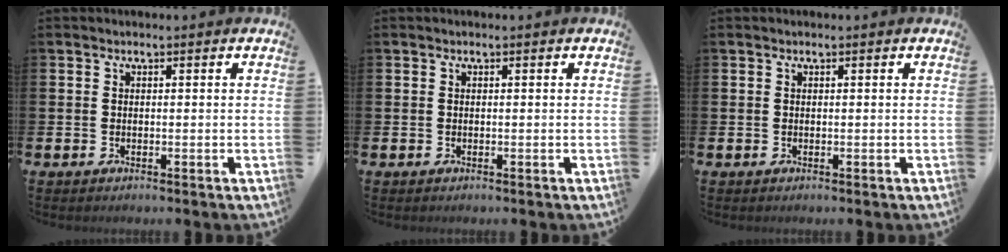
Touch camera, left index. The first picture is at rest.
{"total": 0.0}
{"total": 0.0}